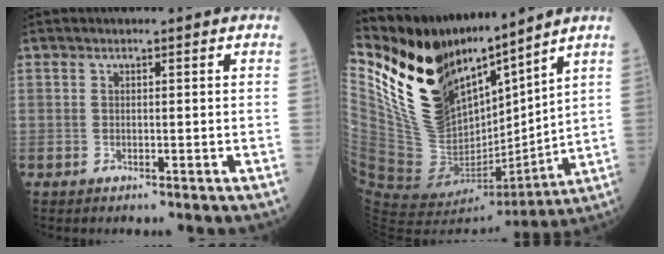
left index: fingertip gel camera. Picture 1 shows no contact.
{"total": 18.1, "force": [14.4, 5.6, 9.4], "torque": [-0.170, -0.018, 0.280]}